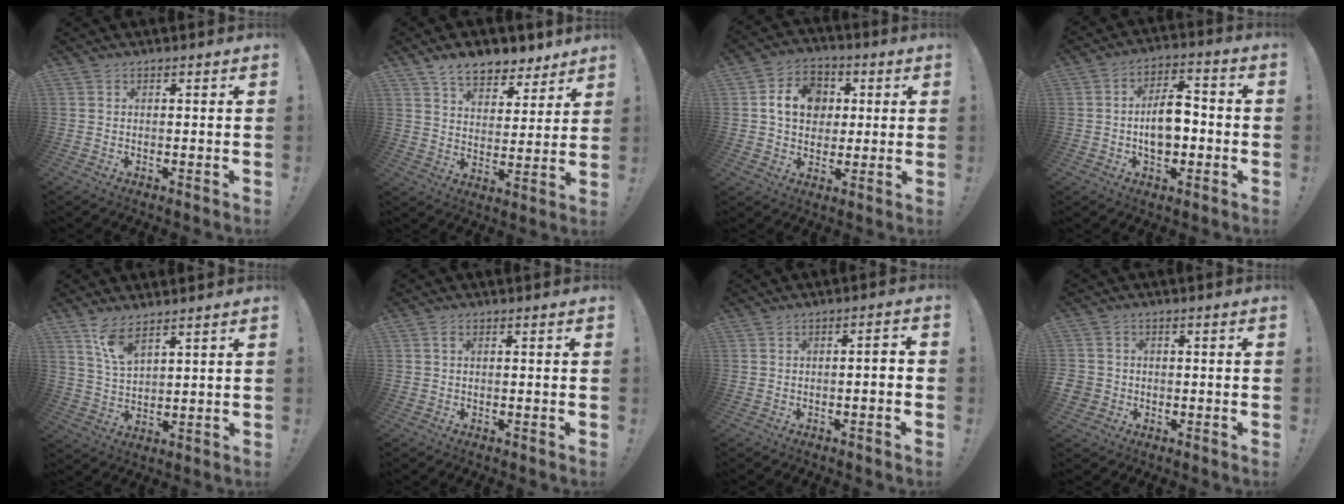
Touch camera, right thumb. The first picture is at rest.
{"total": 10.3, "force": [8.1, 5.0, 3.9], "torque": [-0.057, -0.055, 0.150]}
{"total": 12.2, "force": [2.9, 10.0, 6.4], "torque": [-0.089, 0.000, 0.058]}
{"total": 10.4, "force": [-1.5, 6.7, 7.9], "torque": [-0.129, 0.015, -0.027]}
{"total": 7.5, "force": [5.3, 2.6, 4.6], "torque": [-0.082, -0.030, 0.095]}
{"total": 0.9, "force": [0.3, 0.5, 0.7], "torque": [-0.014, 0.004, 0.005]}
{"total": 2.3, "force": [-1.4, 0.0, 1.8], "torque": [-0.029, 0.005, -0.025]}
{"total": 3.8, "force": [-1.0, 3.5, 1.2], "torque": [-0.027, 0.005, -0.020]}